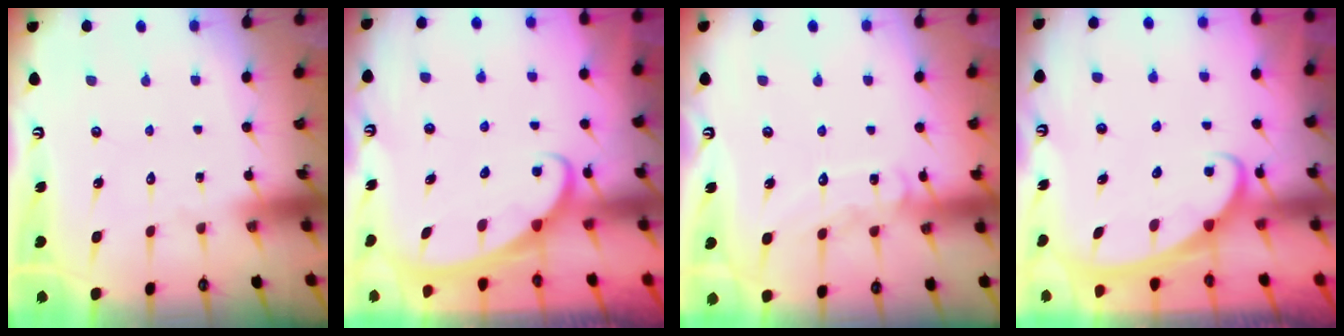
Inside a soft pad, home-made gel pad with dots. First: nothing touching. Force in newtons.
{"total": 2.6, "press": 2.6, "slide": 0.3}
{"total": 9.1, "press": 9.0, "slide": 0.8}
{"total": 2.5, "press": 2.5, "slide": 0.3}